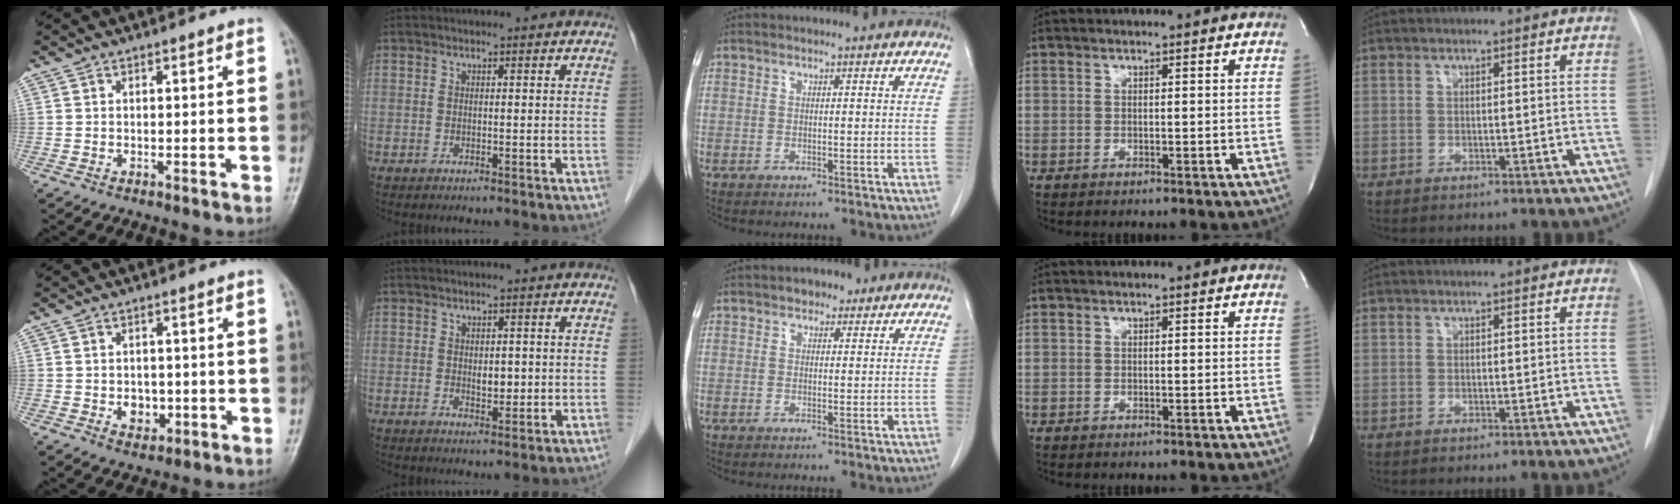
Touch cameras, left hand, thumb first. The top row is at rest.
{"thumb": {"total": 3.9, "force": [-0.7, 3.2, 2.2], "torque": [-0.012, 0.004, -0.002]}, "index": {"total": 2.1, "force": [-0.1, 1.2, 1.7], "torque": [-0.027, -0.006, 0.003]}, "middle": {"total": 2.4, "force": [1.5, 1.5, 1.1], "torque": [-0.018, 0.009, 0.020]}}